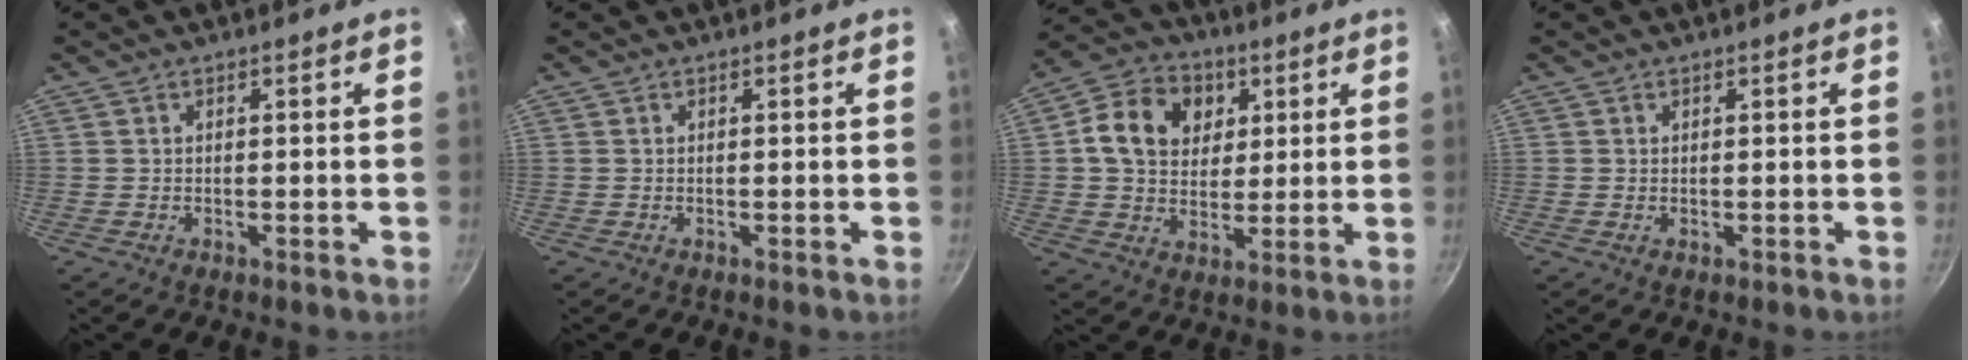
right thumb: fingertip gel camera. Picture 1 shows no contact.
{"total": 0.0}
{"total": 13.3, "force": [3.7, 10.6, 7.1], "torque": [-0.099, 0.002, 0.051]}
{"total": 0.0}